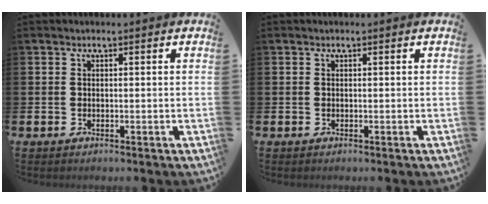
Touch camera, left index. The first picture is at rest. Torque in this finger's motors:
{"motor_torque": [0.00, 0.00, 0.00, 0.00]}